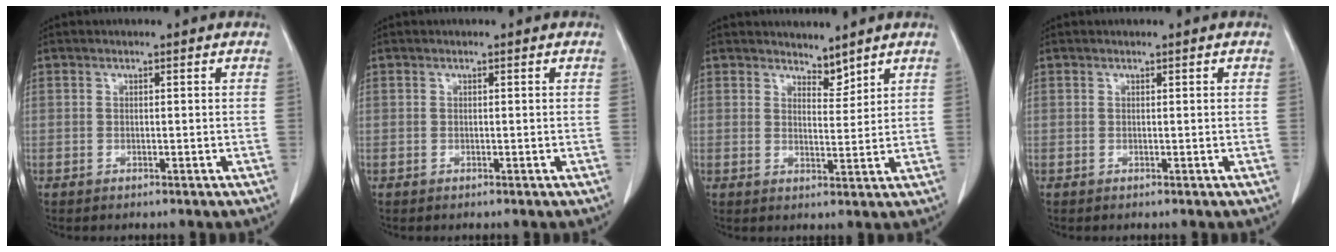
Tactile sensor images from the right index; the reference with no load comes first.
{"total": 0.0}
{"total": 3.2, "force": [3.1, 0.8, 0.2], "torque": [0.001, -0.002, 0.051]}
{"total": 0.0}